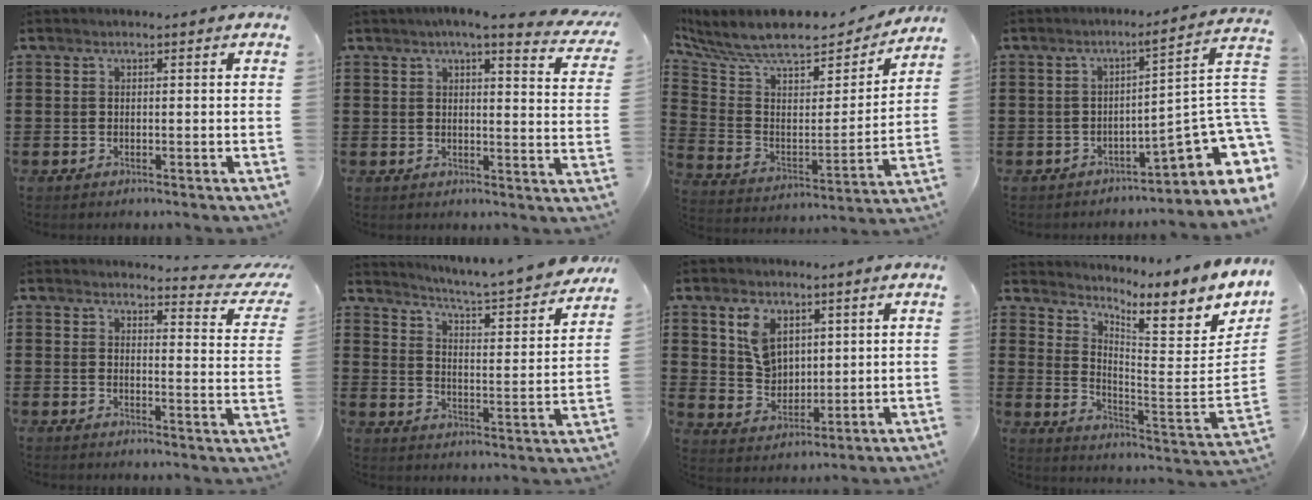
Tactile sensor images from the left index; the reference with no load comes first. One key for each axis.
{"total": 4.8, "fx": 4.0, "fy": 0.2, "fz": 2.6, "tx": -0.058, "ty": -0.011, "tz": 0.068}
{"total": 10.2, "fx": 8.7, "fy": 2.6, "fz": 4.7, "tx": -0.131, "ty": -0.057, "tz": 0.149}
{"total": 6.2, "fx": -2.5, "fy": 1.3, "fz": 5.5, "tx": -0.084, "ty": -0.028, "tz": -0.053}
{"total": 3.4, "fx": 3.1, "fy": 0.2, "fz": 1.3, "tx": -0.026, "ty": -0.021, "tz": 0.049}
{"total": 4.3, "fx": 4.1, "fy": -0.7, "fz": 1.3, "tx": -0.050, "ty": -0.044, "tz": 0.057}
{"total": 6.4, "fx": 3.1, "fy": 4.6, "fz": 3.2, "tx": -0.065, "ty": 0.008, "tz": 0.055}
{"total": 5.0, "fx": 4.0, "fy": 0.2, "fz": 3.0, "tx": -0.050, "ty": -0.066, "tz": 0.052}